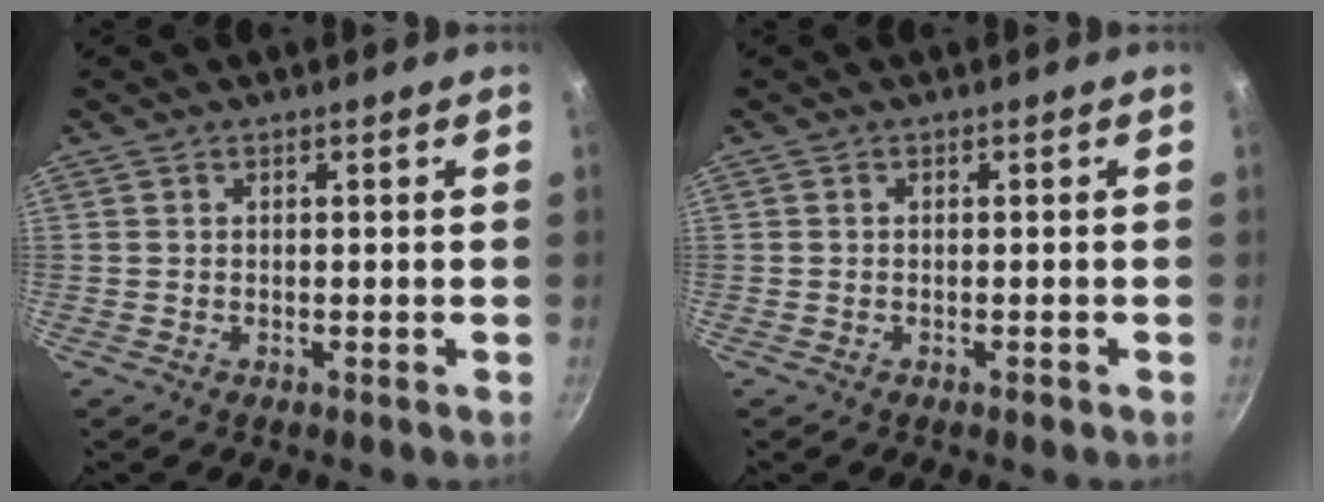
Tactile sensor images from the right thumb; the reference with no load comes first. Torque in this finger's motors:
{"motor_torque": [-0.31, 0.03, -0.27, 0.17, 0.04]}